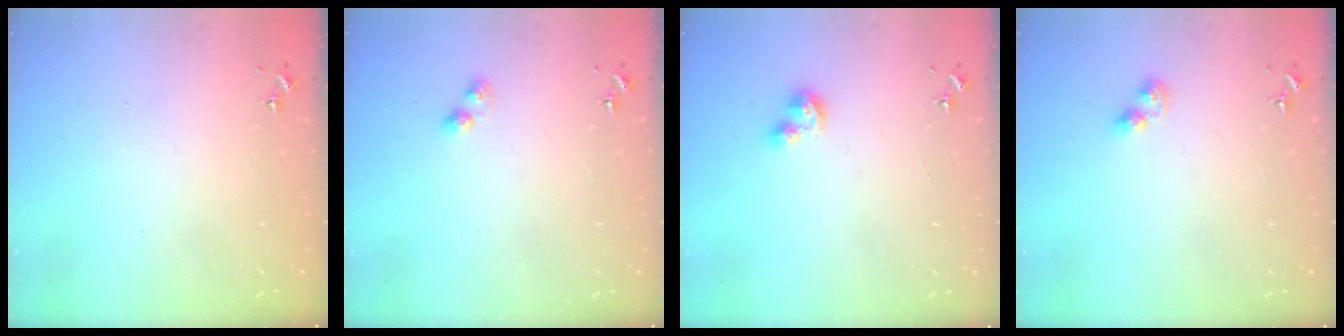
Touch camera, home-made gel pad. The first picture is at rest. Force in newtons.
{"total": 4.0, "press": 4.0, "slide": 0.5}
{"total": 4.8, "press": 4.7, "slide": 0.8}
{"total": 3.0, "press": 2.9, "slide": 0.4}